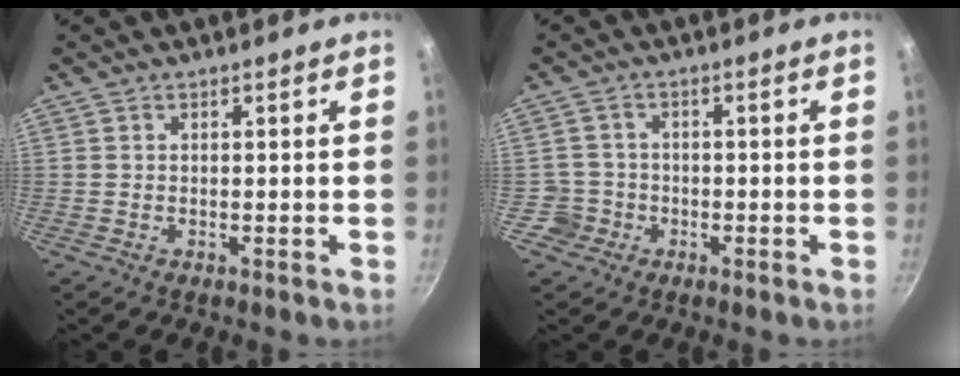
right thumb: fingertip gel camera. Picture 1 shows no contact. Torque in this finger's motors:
{"motor_torque": [-0.15, 0.00, 0.19, -0.10, -0.03]}